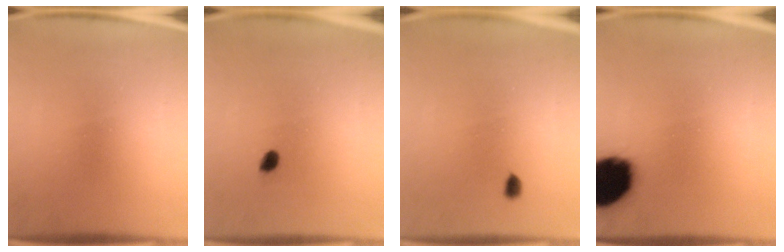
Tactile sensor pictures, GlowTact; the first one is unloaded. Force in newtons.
{"total": 1.6}
{"total": 1.2}
{"total": 19.1}